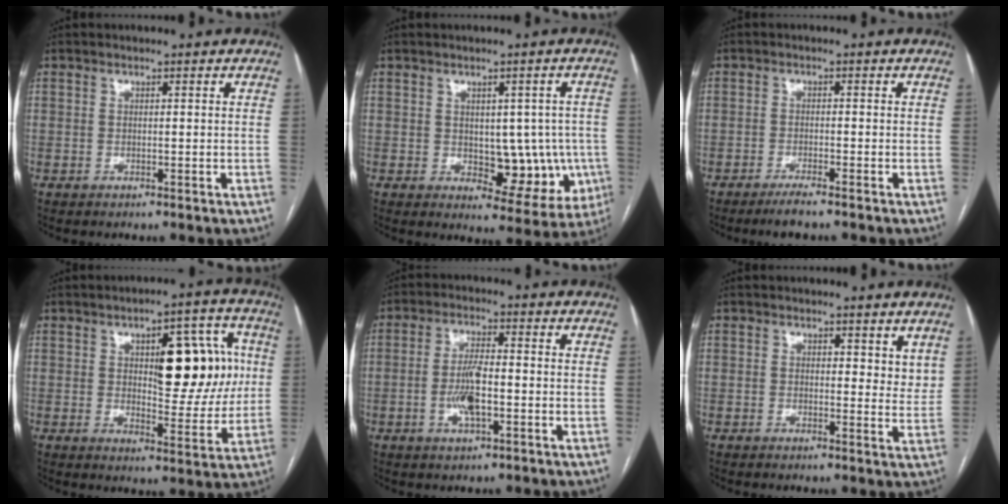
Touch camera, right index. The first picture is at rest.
{"total": 9.5, "force": [-1.0, 5.3, 7.8], "torque": [-0.076, 0.012, 0.006]}
{"total": 3.1, "force": [-2.5, -0.2, 1.8], "torque": [-0.037, -0.006, -0.048]}
{"total": 13.2, "force": [2.7, 5.1, 11.9], "torque": [-0.147, 0.024, 0.042]}
{"total": 6.0, "force": [-1.3, 1.4, 5.6], "torque": [-0.117, 0.001, -0.023]}
{"total": 3.7, "force": [2.7, 1.9, 1.8], "torque": [-0.008, -0.012, 0.031]}